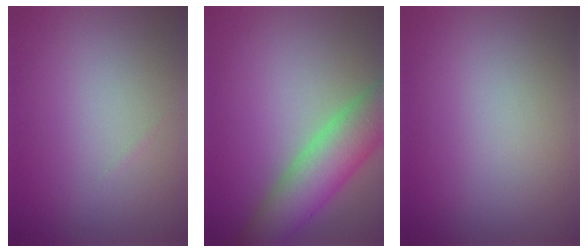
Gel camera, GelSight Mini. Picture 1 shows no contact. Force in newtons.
{"total": 7.3, "press": 7.3, "slide": 0.4}
{"total": 0.0}